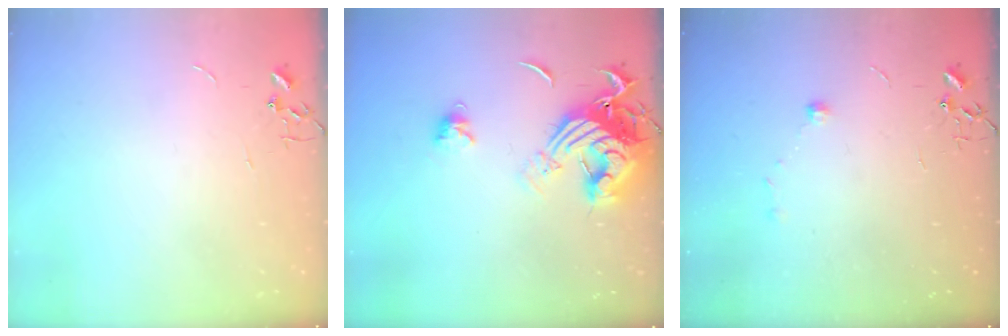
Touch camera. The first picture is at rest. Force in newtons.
{"total": 15.5, "press": 15.4, "slide": 1.8}
{"total": 4.9, "press": 4.8, "slide": 0.6}